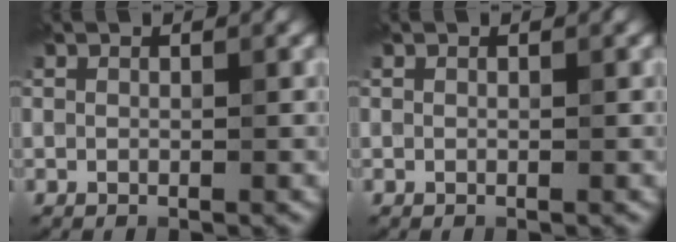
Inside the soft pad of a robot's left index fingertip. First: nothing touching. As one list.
[{"total": 0.0}]